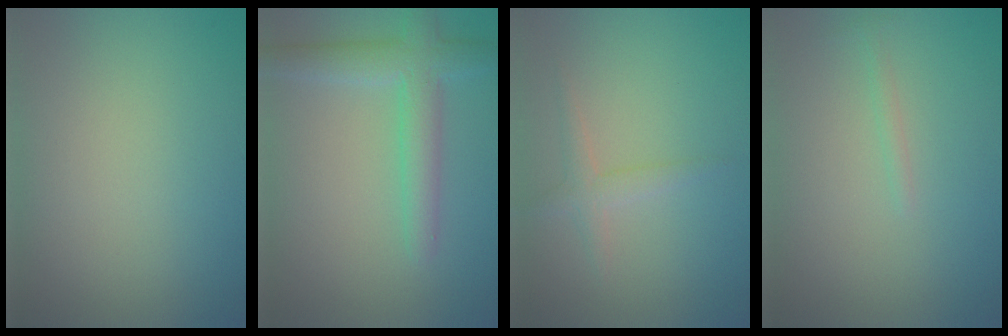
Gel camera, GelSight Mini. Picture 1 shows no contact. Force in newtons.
{"total": 2.9, "press": 2.9, "slide": 0.1}
{"total": 1.6, "press": 1.6, "slide": 0.0}
{"total": 0.6, "press": 0.6, "slide": 0.1}